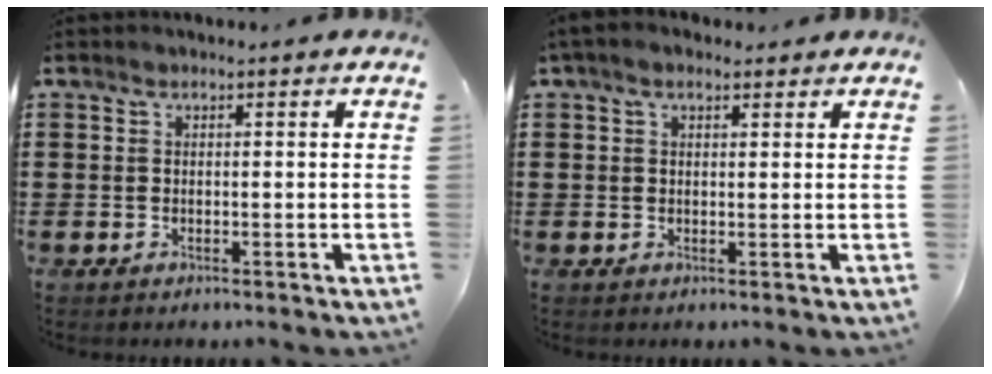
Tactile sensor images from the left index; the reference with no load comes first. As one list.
[{"total": 2.1, "force": [1.3, 1.1, 1.3], "torque": [-0.029, 0.008, 0.024]}]